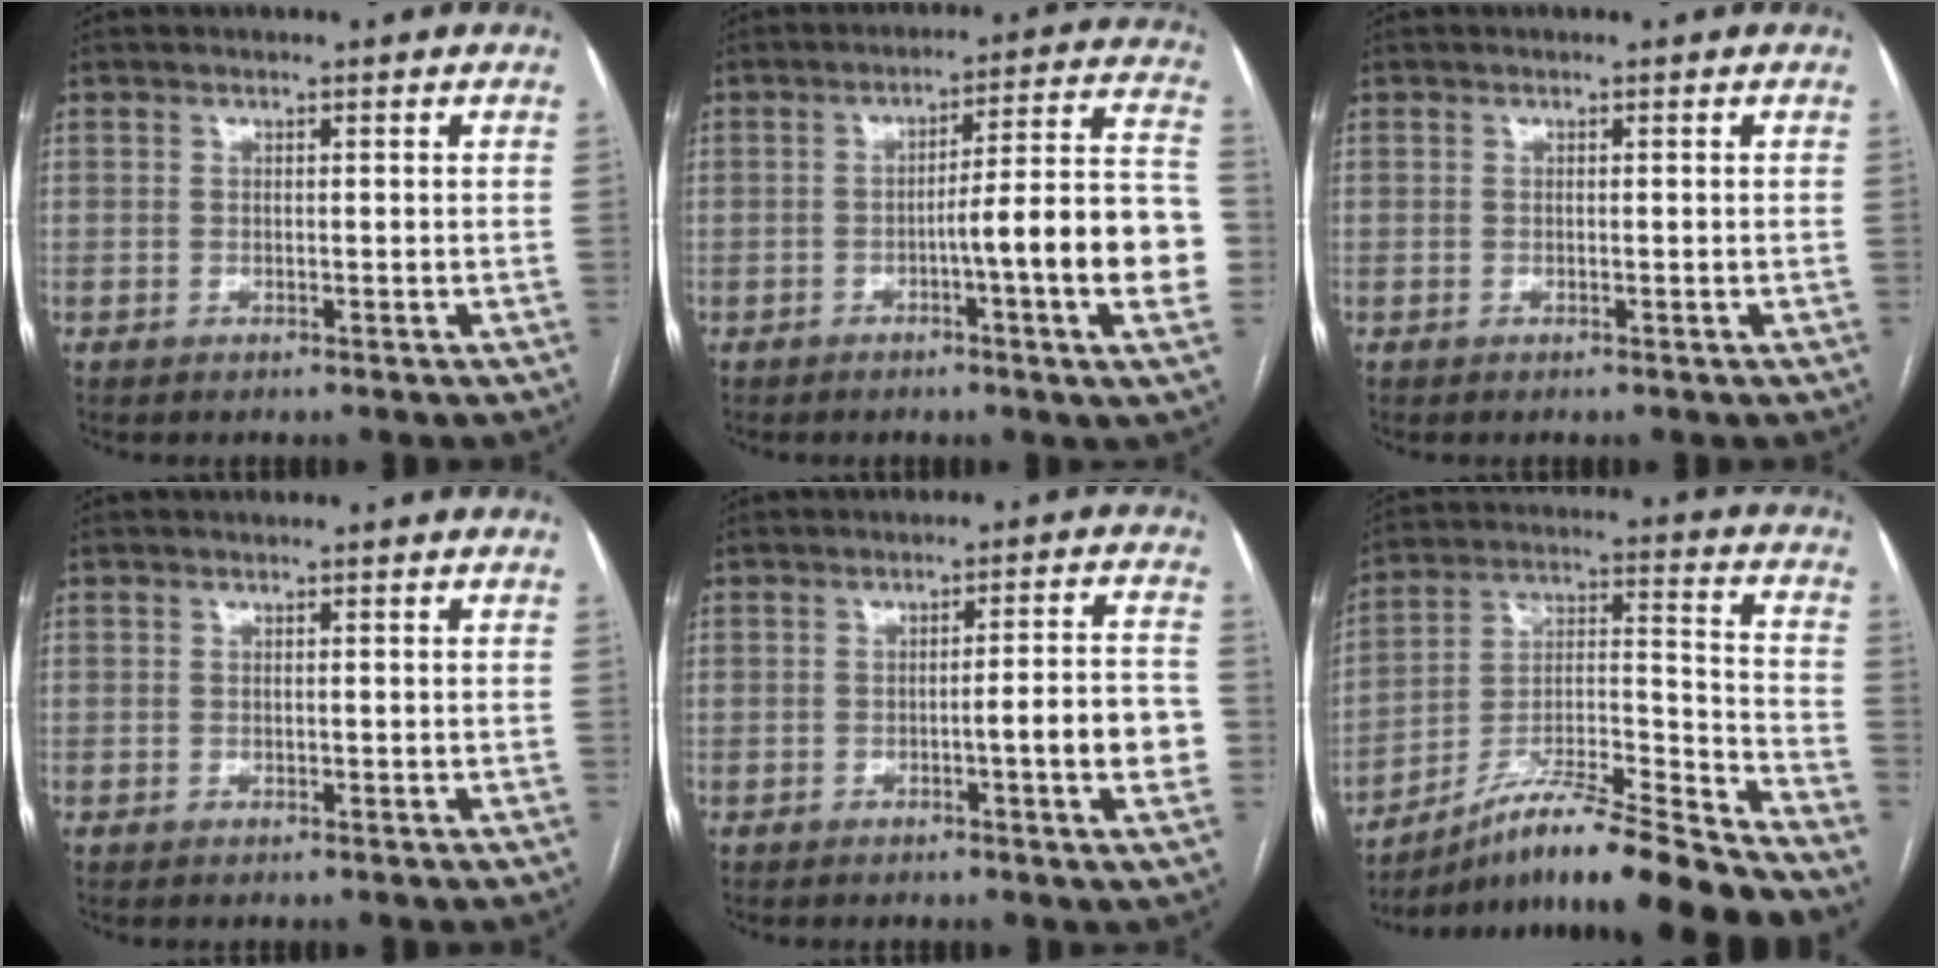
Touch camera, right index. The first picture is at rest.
{"total": 14.6, "force": [-3.4, 0.0, 14.2], "torque": [-0.173, 0.016, -0.051]}
{"total": 0.0}
{"total": 0.0}
{"total": 7.5, "force": [-1.9, 0.1, 7.2], "torque": [-0.089, 0.010, -0.028]}
{"total": 18.0, "force": [-15.5, -1.5, 9.0], "torque": [-0.162, 0.013, -0.271]}